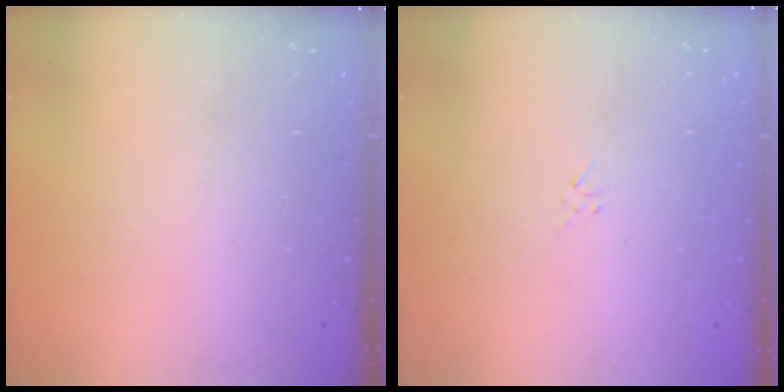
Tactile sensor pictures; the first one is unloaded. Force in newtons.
{"total": 1.3, "press": 1.2, "slide": 0.5}